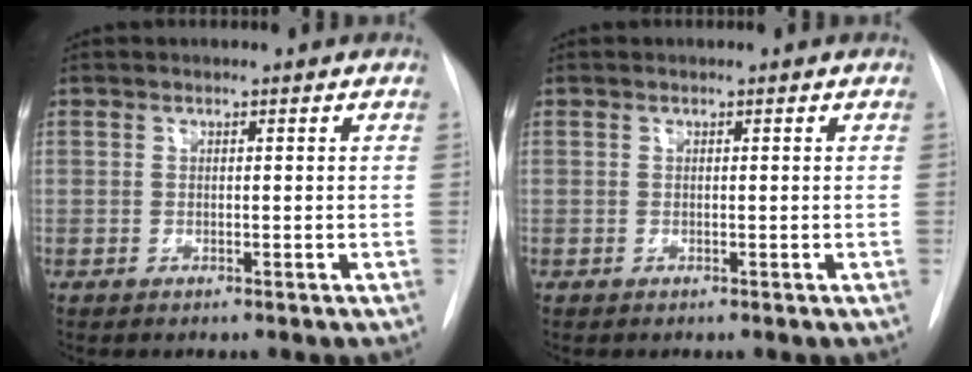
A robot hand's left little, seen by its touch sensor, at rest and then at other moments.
{"total": 0.0}